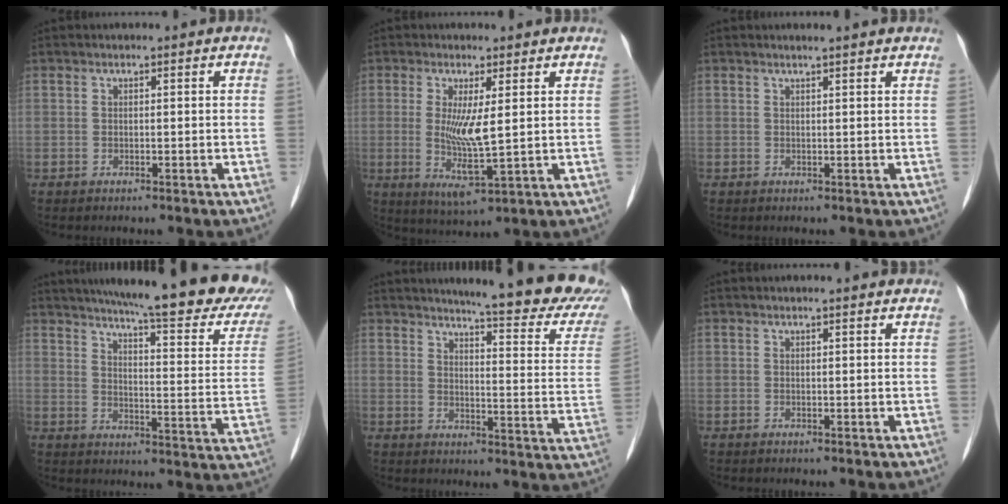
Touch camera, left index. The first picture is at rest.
{"total": 6.4, "force": [0.6, 0.7, 6.3], "torque": [-0.129, -0.021, 0.014]}
{"total": 2.6, "force": [2.4, 0.2, 1.0], "torque": [-0.017, 0.017, 0.029]}
{"total": 26.9, "force": [22.2, 3.1, 14.8], "torque": [-0.208, -0.048, 0.269]}
{"total": 21.6, "force": [18.8, 1.8, 10.3], "torque": [-0.127, -0.074, 0.212]}
{"total": 2.7, "force": [2.4, 0.3, 1.1], "torque": [-0.016, 0.014, 0.025]}